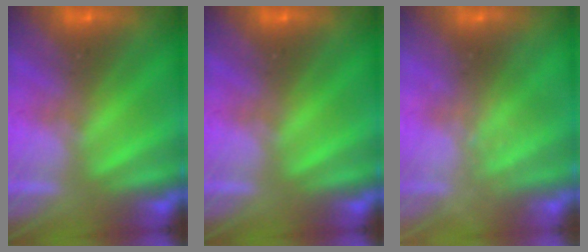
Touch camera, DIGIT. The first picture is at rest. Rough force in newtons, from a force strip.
{"total": 0.0}
{"total": 2.3}